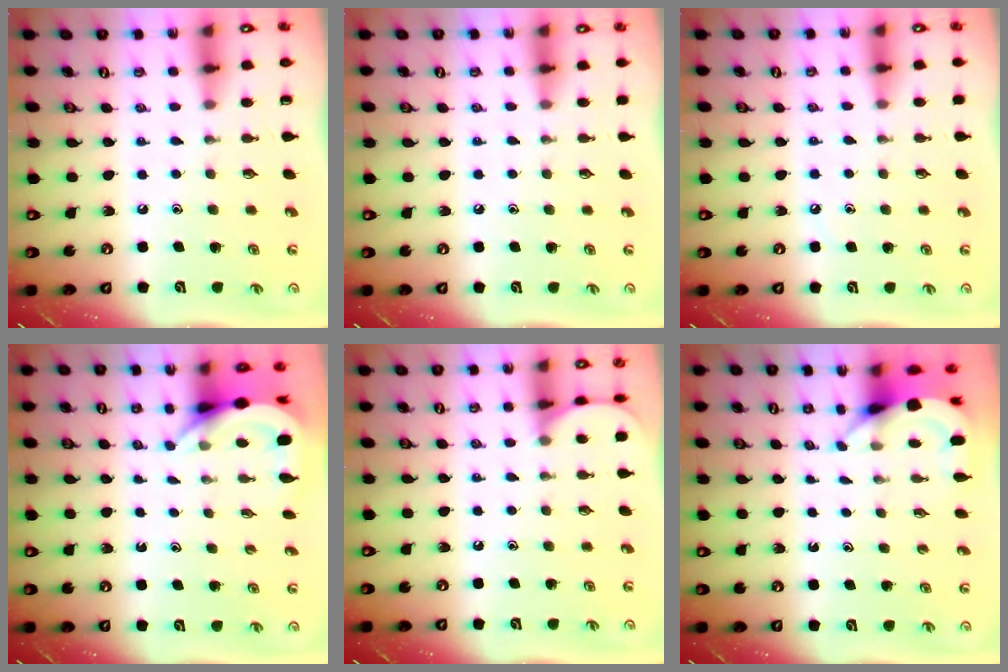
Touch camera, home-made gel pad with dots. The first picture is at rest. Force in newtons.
{"total": 3.7, "press": 3.6, "slide": 0.6}
{"total": 4.4, "press": 4.3, "slide": 0.7}
{"total": 4.1, "press": 4.1, "slide": 0.3}
{"total": 4.7, "press": 4.6, "slide": 0.6}
{"total": 3.9, "press": 3.9, "slide": 0.3}